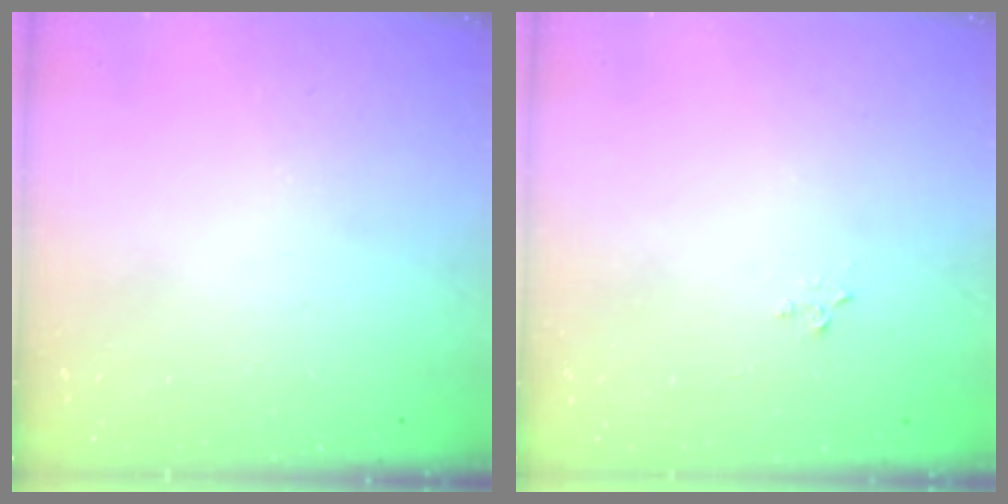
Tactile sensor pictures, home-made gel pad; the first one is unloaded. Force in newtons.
{"total": 2.9, "press": 2.8, "slide": 0.4}